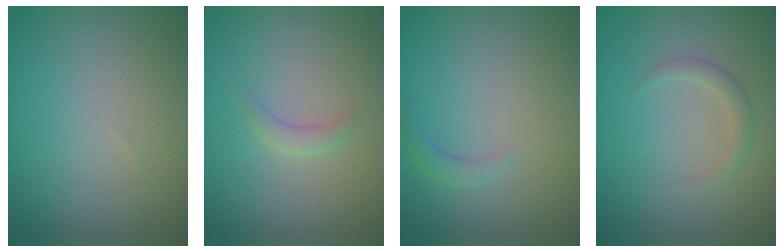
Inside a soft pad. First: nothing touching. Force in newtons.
{"total": 1.2, "press": 1.2, "slide": 0.0}
{"total": 1.3, "press": 1.3, "slide": 0.1}
{"total": 1.6, "press": 1.6, "slide": 0.1}